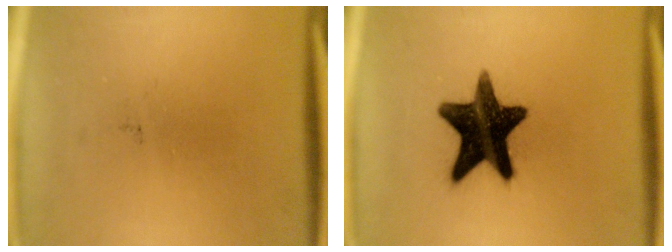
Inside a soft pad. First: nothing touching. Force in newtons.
{"total": 16.2}